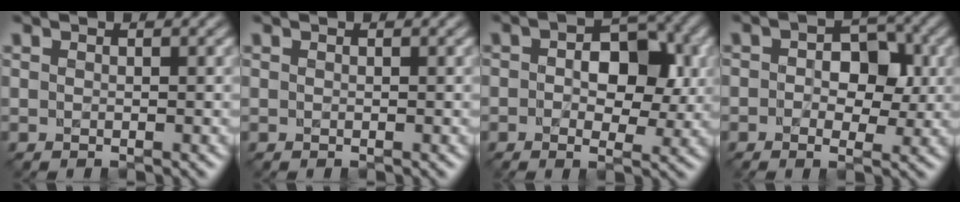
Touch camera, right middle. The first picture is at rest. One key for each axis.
{"total": 0.0}
{"total": 6.9, "fx": 0.7, "fy": 4.1, "fz": 5.5, "tx": -0.070, "ty": 0.007, "tz": 0.003}
{"total": 5.4, "fx": 0.4, "fy": 3.4, "fz": 4.2, "tx": -0.050, "ty": 0.004, "tz": -0.001}